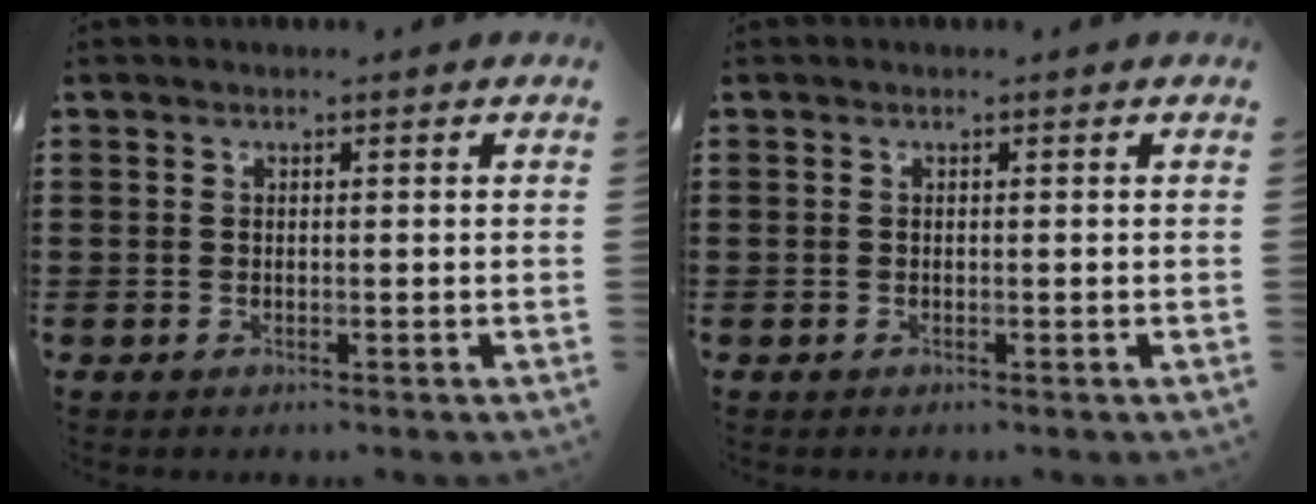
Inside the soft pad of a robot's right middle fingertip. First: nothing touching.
{"total": 0.0}